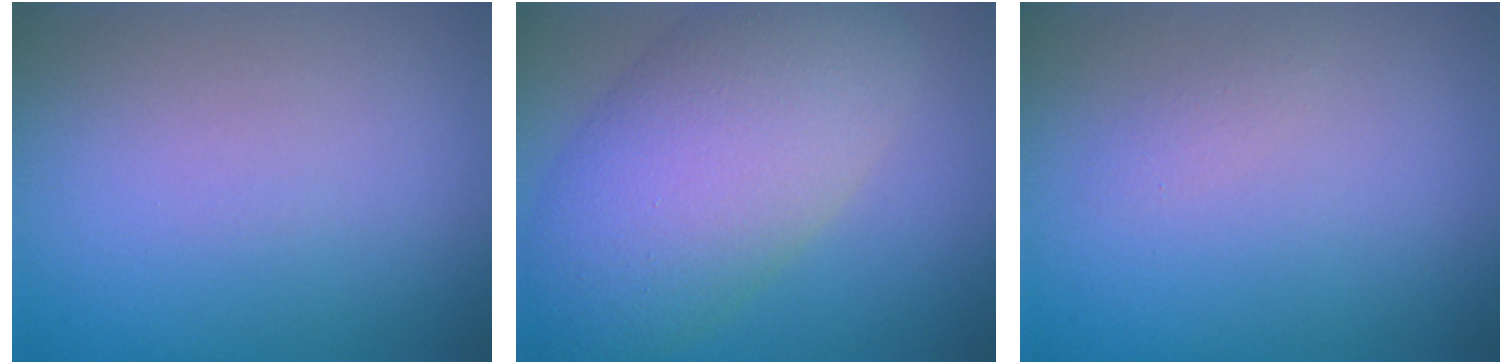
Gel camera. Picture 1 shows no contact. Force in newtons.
{"total": 10.4, "press": 10.4, "slide": 0.6}
{"total": 0.7, "press": 0.7, "slide": 0.1}